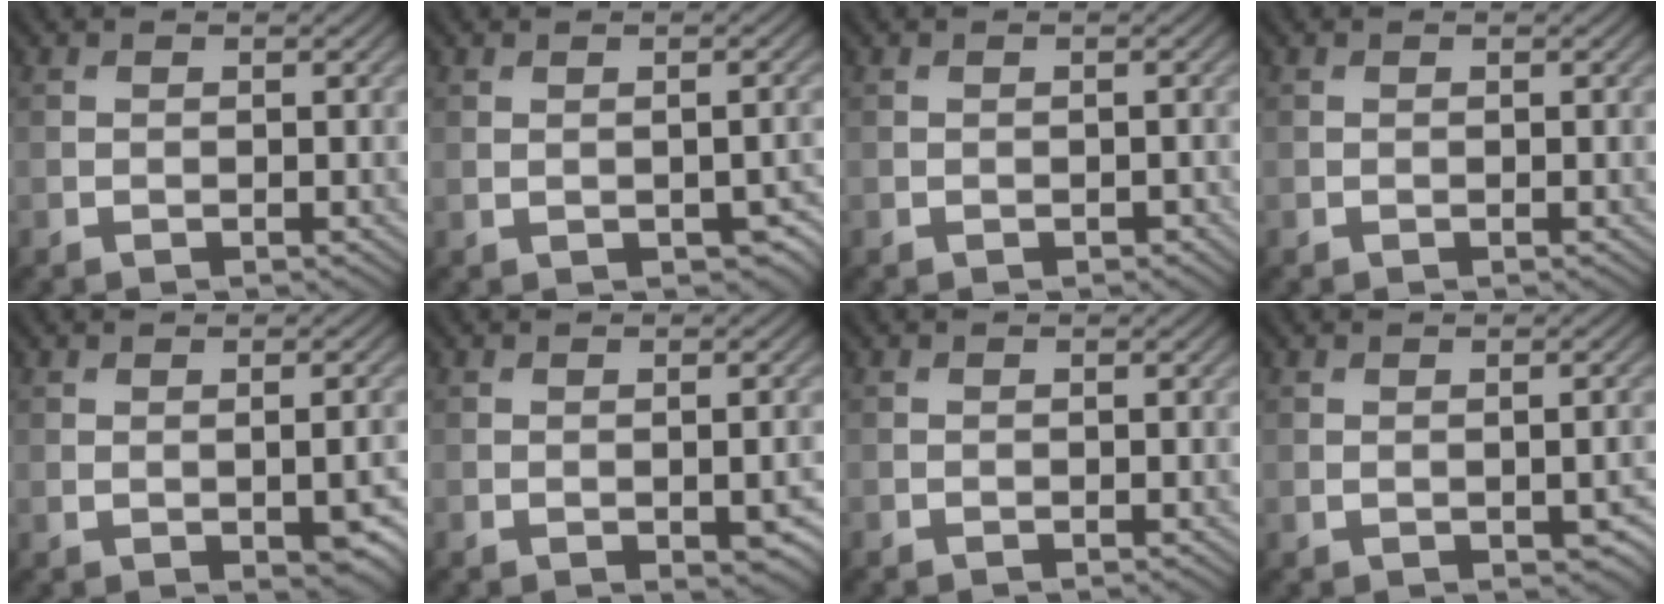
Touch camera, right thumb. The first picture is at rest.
{"total": 3.8, "force": [-1.0, 2.1, 3.0], "torque": [-0.040, -0.017, -0.001]}
{"total": 0.5, "force": [-0.3, 0.3, 0.3], "torque": [-0.003, -0.003, -0.003]}
{"total": 0.0}
{"total": 5.0, "force": [-1.1, 2.4, 4.3], "torque": [-0.057, -0.017, -0.001]}
{"total": 3.8, "force": [-1.0, 1.9, 3.1], "torque": [-0.039, -0.014, -0.005]}
{"total": 0.0}
{"total": 3.1, "force": [-0.7, 1.7, 2.5], "torque": [-0.036, -0.014, 0.001]}